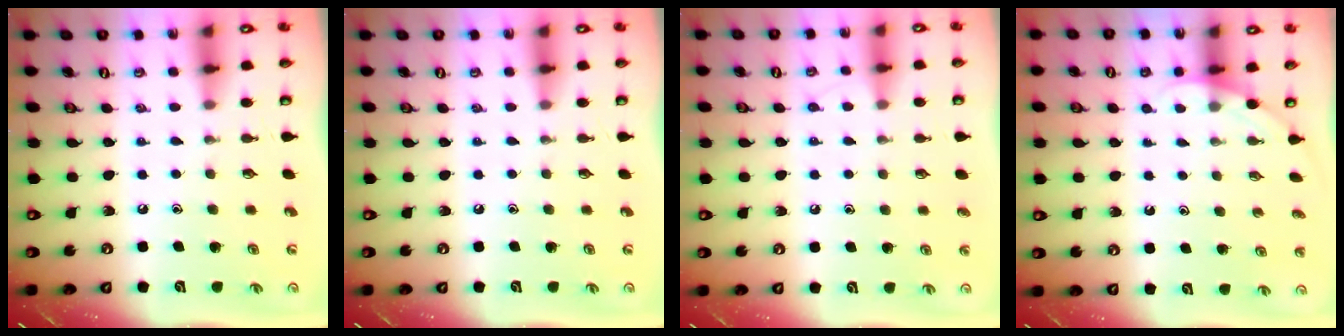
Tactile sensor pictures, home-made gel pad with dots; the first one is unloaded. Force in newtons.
{"total": 0.0}
{"total": 5.1, "press": 5.1, "slide": 0.6}
{"total": 2.5, "press": 2.5, "slide": 0.2}